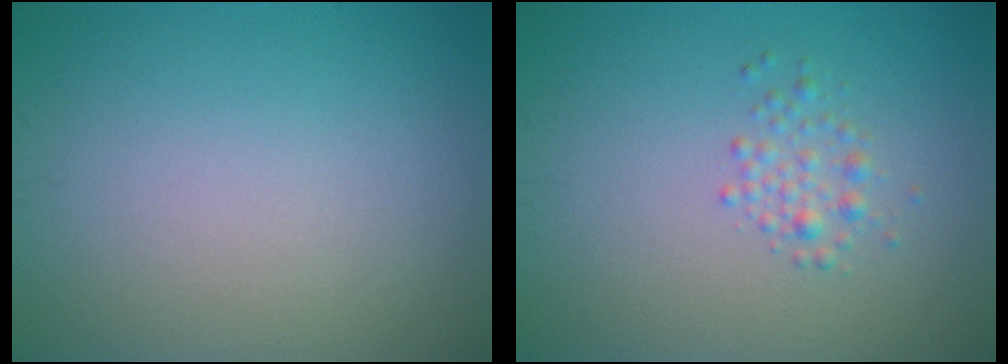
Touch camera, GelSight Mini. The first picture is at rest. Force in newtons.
{"total": 2.2, "press": 2.2, "slide": 0.0}